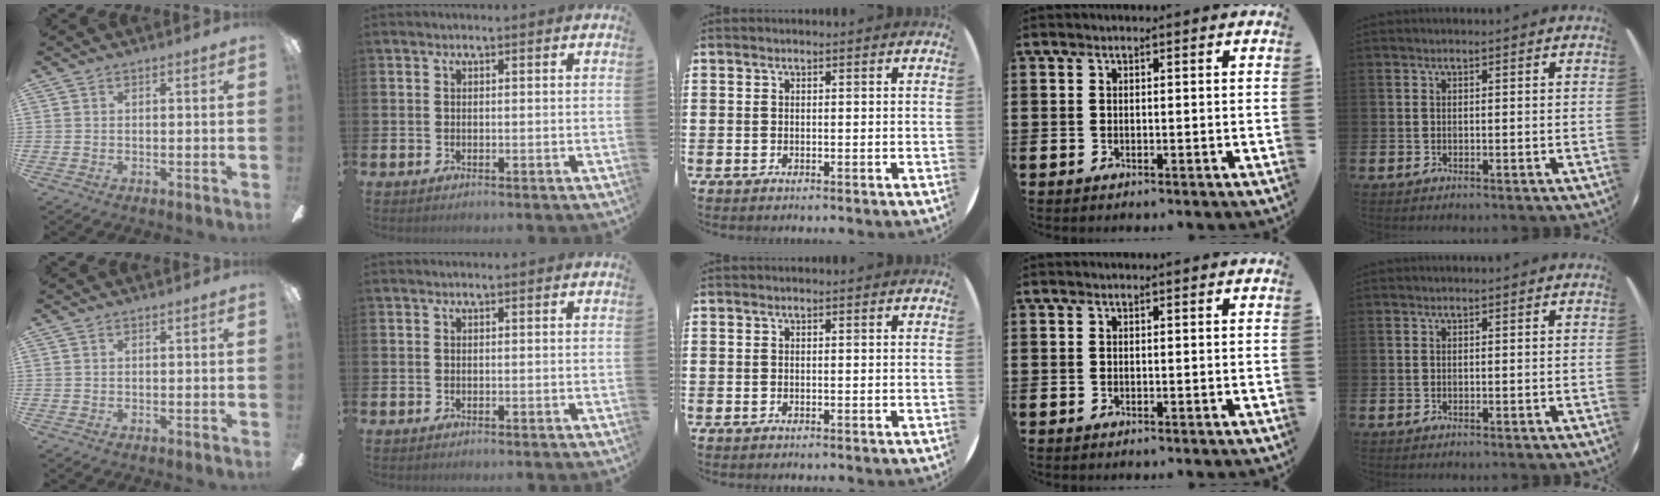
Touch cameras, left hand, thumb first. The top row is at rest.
{}